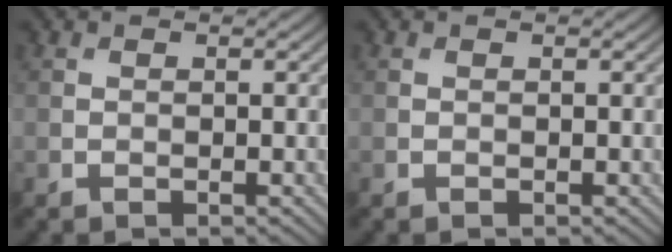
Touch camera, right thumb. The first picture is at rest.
{"total": 0.0}